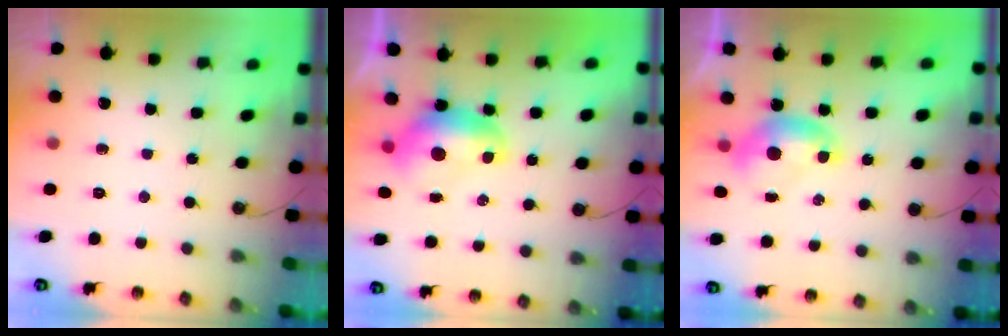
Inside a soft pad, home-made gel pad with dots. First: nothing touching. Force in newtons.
{"total": 1.3, "press": 1.2, "slide": 0.4}
{"total": 0.0}